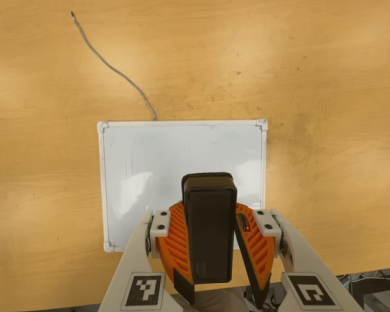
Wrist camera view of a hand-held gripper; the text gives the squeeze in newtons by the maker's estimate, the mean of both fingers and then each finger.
{"total": 8.8, "left": 8.9, "right": 8.7}